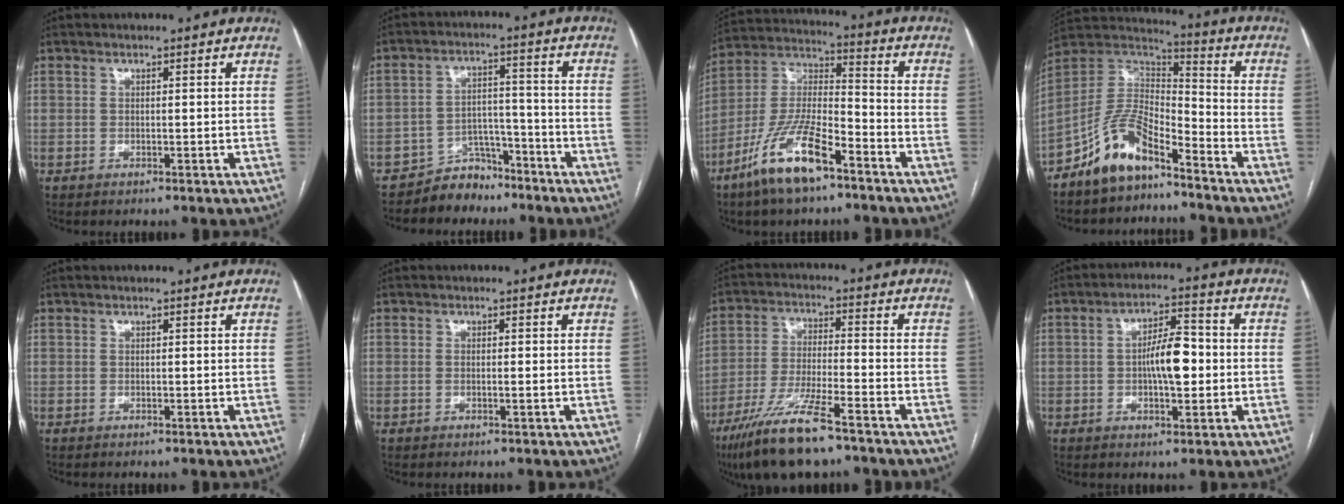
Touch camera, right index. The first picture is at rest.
{"total": 6.1, "force": [-5.1, 3.2, 0.3], "torque": [0.005, 0.025, -0.084]}
{"total": 14.0, "force": [-8.6, 3.5, 10.5], "torque": [-0.217, -0.007, -0.162]}
{"total": 10.7, "force": [-7.7, 3.9, 6.3], "torque": [-0.141, 0.022, -0.150]}
{"total": 0.0}
{"total": 1.1, "force": [-0.1, 0.1, 1.1], "torque": [-0.023, 0.000, -0.001]}
{"total": 12.7, "force": [-8.7, 1.7, 9.0], "torque": [-0.177, -0.028, -0.156]}
{"total": 7.6, "force": [-0.5, 2.6, 7.1], "torque": [-0.122, 0.015, -0.008]}